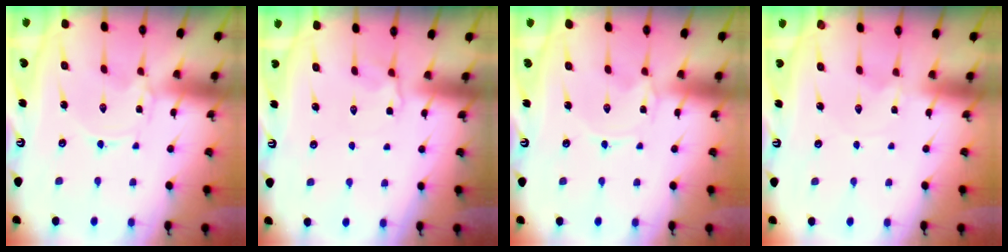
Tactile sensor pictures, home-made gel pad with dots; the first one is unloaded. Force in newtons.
{"total": 3.1, "press": 2.7, "slide": 1.4}
{"total": 0.0}
{"total": 0.0}